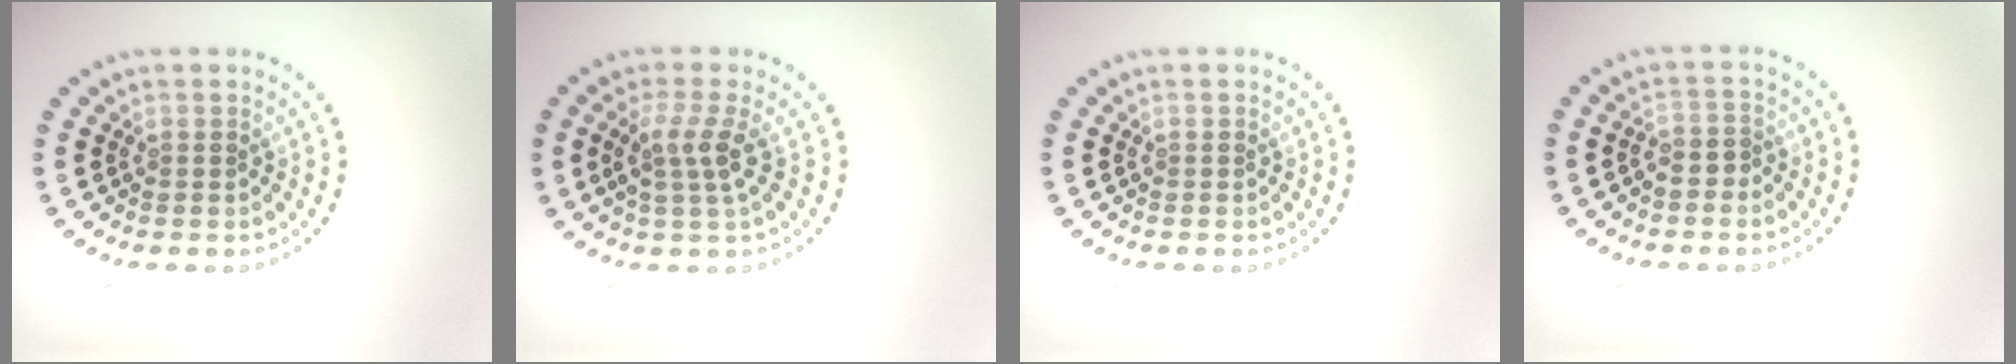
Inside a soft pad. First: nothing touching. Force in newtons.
{"total": 2.7, "press": 2.0, "slide": 1.9}
{"total": 0.0}
{"total": 1.2, "press": 0.9, "slide": 0.7}